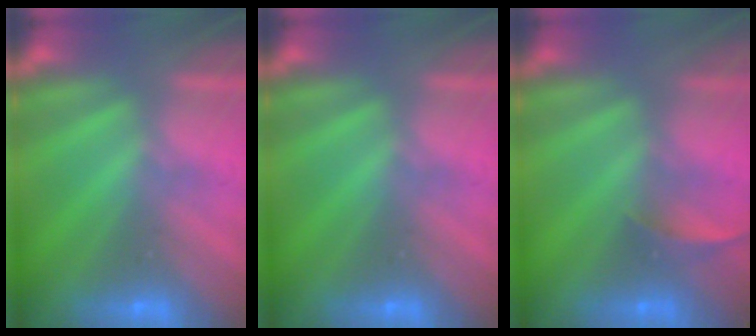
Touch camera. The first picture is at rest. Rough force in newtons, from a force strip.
{"total": 0.0}
{"total": 1.8}